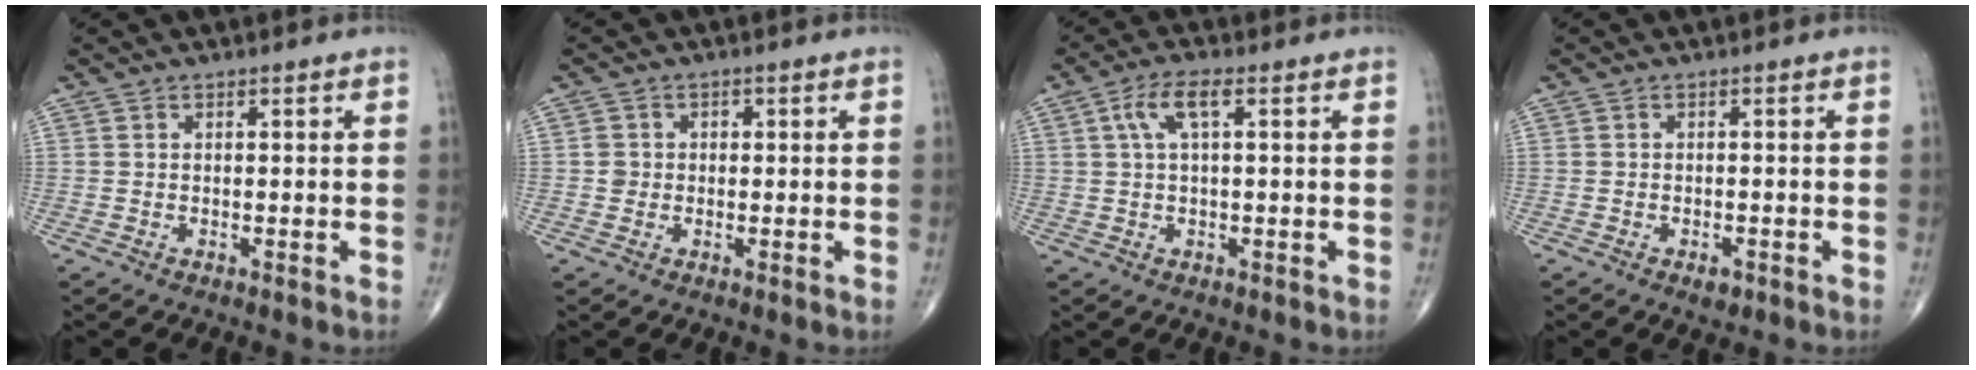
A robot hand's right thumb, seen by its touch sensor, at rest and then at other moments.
{"total": 2.2, "force": [-0.1, 2.2, 0.4], "torque": [0.008, 0.006, -0.003]}
{"total": 5.2, "force": [1.6, 1.7, 4.7], "torque": [-0.106, 0.014, 0.032]}
{"total": 1.8, "force": [-1.0, 0.9, 1.2], "torque": [-0.017, 0.000, -0.014]}